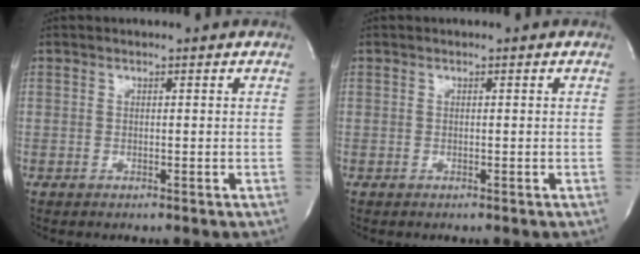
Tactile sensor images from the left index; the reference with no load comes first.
{"total": 0.0}